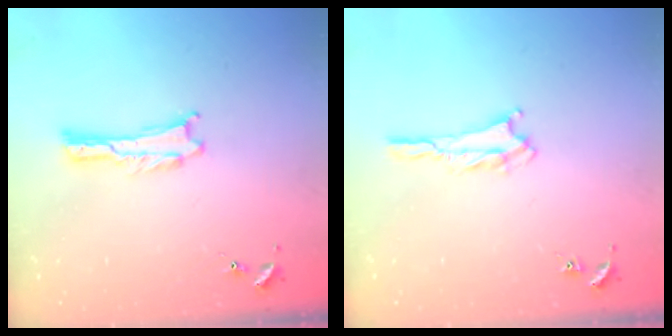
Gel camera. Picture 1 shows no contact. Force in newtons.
{"total": 2.3, "press": 2.2, "slide": 0.4}